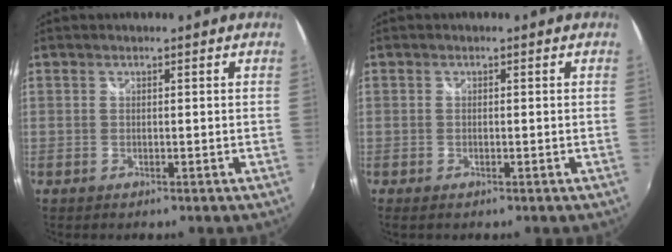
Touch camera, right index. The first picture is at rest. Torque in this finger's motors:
{"motor_torque": [0.43, 0.24, 0.12, 0.05]}